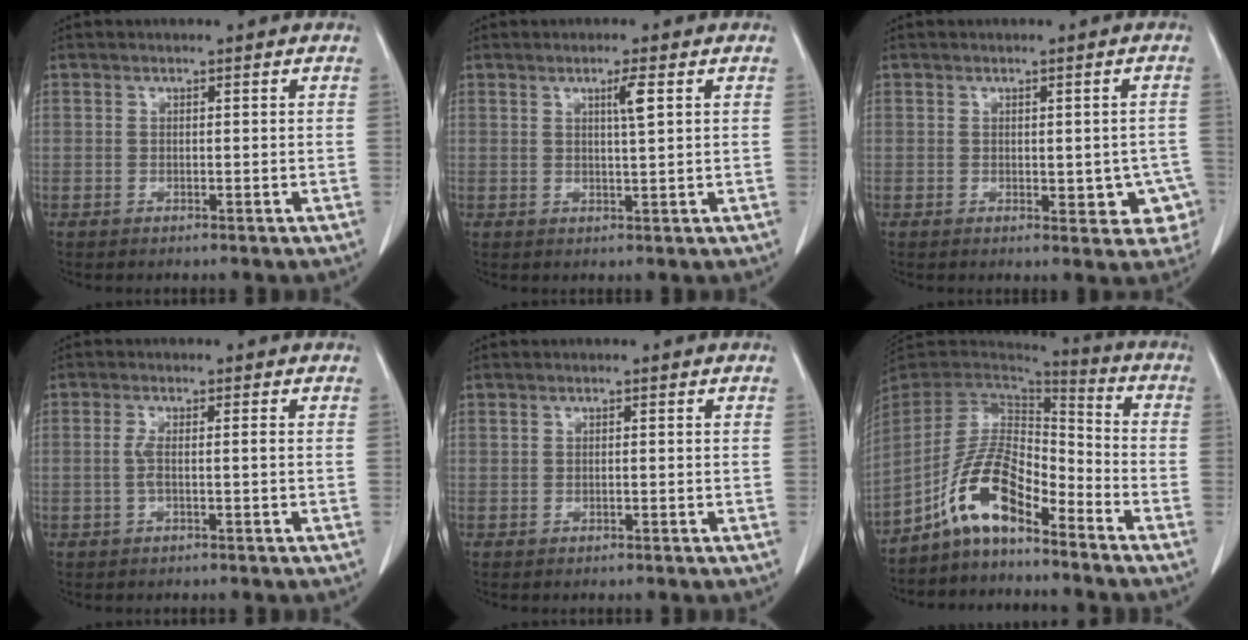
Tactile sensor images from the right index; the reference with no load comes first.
{"total": 2.6, "force": [1.0, -0.3, 2.4], "torque": [-0.043, -0.004, 0.018]}
{"total": 6.1, "force": [-1.2, 3.1, 5.1], "torque": [-0.035, 0.007, -0.009]}
{"total": 2.2, "force": [-0.3, 0.2, 2.2], "torque": [-0.048, 0.004, -0.007]}
{"total": 0.0}
{"total": 10.9, "force": [-6.9, 3.5, 7.7], "torque": [-0.163, 0.022, -0.130]}